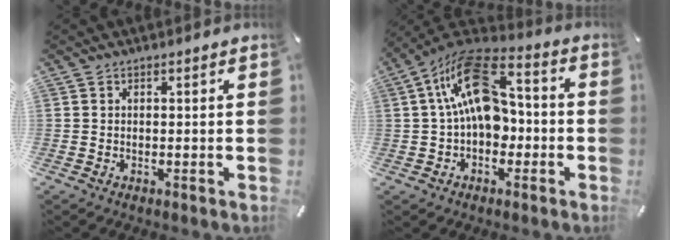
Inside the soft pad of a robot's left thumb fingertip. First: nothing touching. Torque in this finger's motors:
{"motor_torque": [1.80, 3.21, 1.26, 0.91, 0.27]}